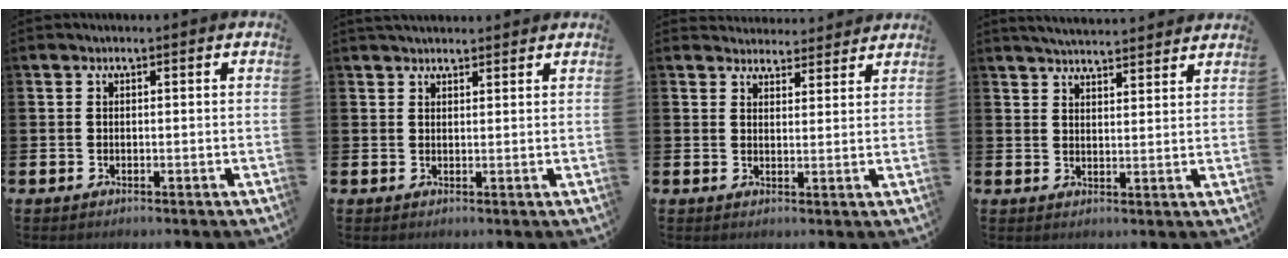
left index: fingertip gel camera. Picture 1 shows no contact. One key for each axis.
{"total": 2.2, "fx": 2.1, "fy": 0.5, "fz": 0.3, "tx": 0.001, "ty": -0.006, "tz": 0.037}
{"total": 3.7, "fx": 3.6, "fy": 0.9, "fz": -0.2, "tx": 0.006, "ty": -0.024, "tz": 0.064}
{"total": 4.4, "fx": 4.4, "fy": 0.0, "fz": 0.3, "tx": -0.013, "ty": -0.028, "tz": 0.079}